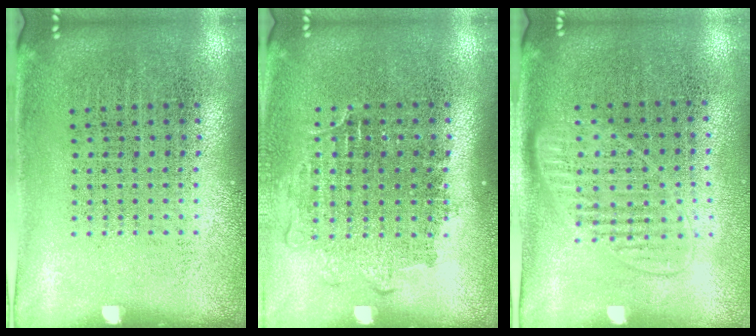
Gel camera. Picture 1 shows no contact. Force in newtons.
{"total": 1.2, "press": 1.0, "slide": 0.6}
{"total": 1.4, "press": 1.3, "slide": 0.6}